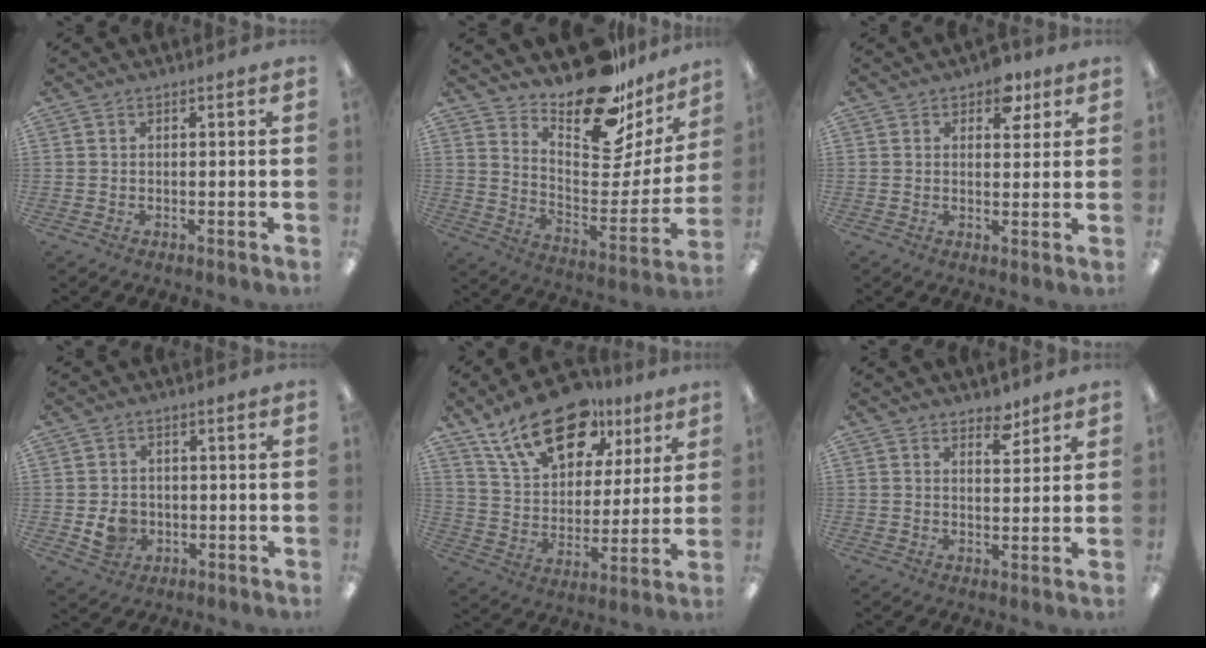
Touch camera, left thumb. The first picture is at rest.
{"total": 21.4, "force": [17.8, 7.5, 9.2], "torque": [-0.117, -0.138, 0.299]}
{"total": 5.9, "force": [3.8, 3.4, 3.1], "torque": [-0.021, -0.014, 0.061]}
{"total": 5.3, "force": [-0.9, 4.7, 2.1], "torque": [-0.022, 0.001, -0.016]}
{"total": 20.6, "force": [13.4, 10.8, 11.3], "torque": [-0.187, -0.063, 0.235]}
{"total": 4.6, "force": [3.8, 2.0, 1.6], "torque": [0.001, -0.030, 0.063]}